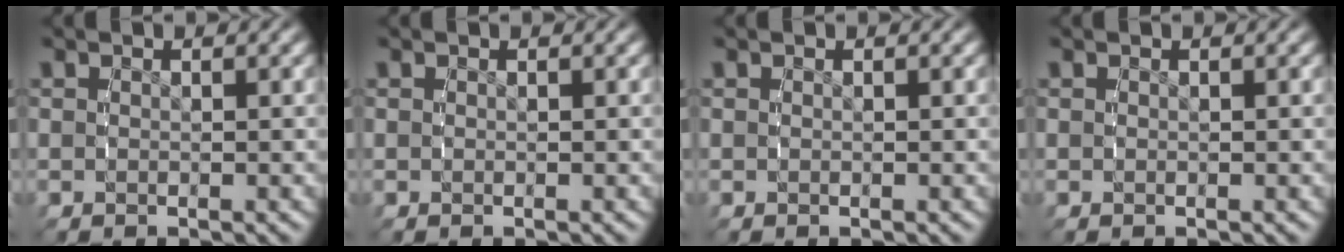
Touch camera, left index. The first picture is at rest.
{"total": 0.0}
{"total": 0.0}
{"total": 0.0}